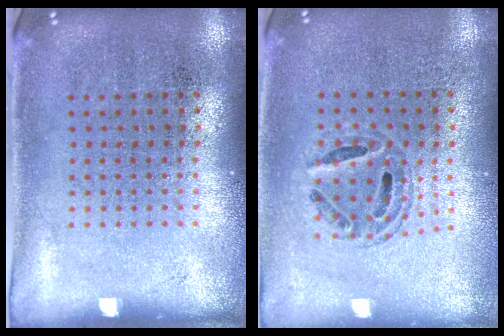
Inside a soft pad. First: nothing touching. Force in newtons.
{"total": 0.7, "press": 0.7, "slide": 0.3}